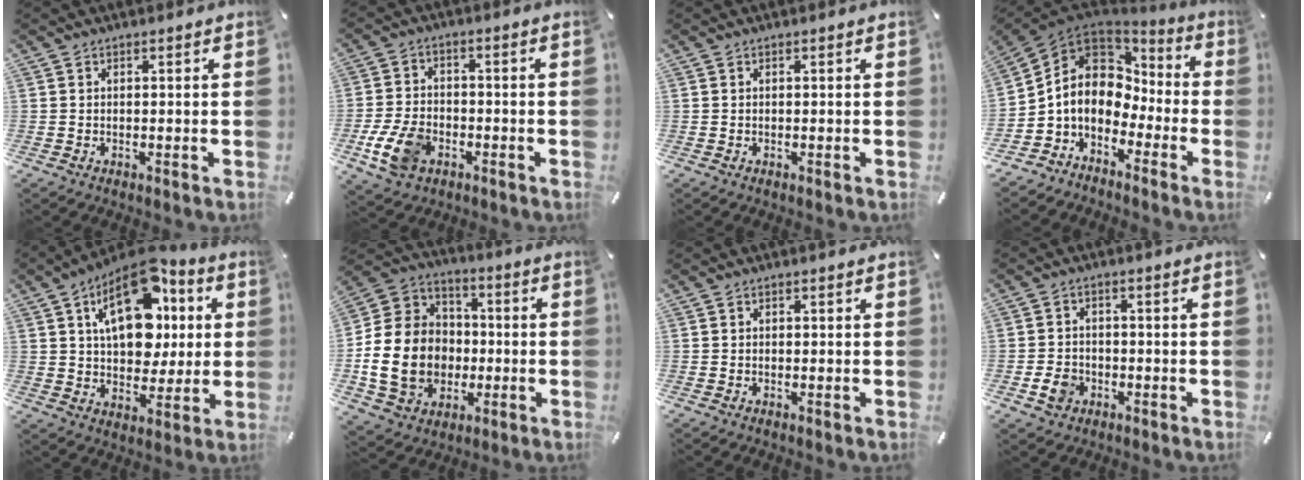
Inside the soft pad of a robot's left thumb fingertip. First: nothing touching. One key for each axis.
{"total": 9.4, "fx": -3.7, "fy": 6.4, "fz": 5.8, "tx": -0.134, "ty": 0.010, "tz": -0.067}
{"total": 0.0}
{"total": 9.0, "fx": -0.8, "fy": 8.0, "fz": 4.0, "tx": -0.101, "ty": -0.004, "tz": -0.016}
{"total": 18.6, "fx": 6.2, "fy": 12.3, "fz": 12.5, "tx": -0.195, "ty": -0.028, "tz": 0.107}
{"total": 18.7, "fx": -4.4, "fy": 15.4, "fz": 9.6, "tx": -0.207, "ty": 0.023, "tz": -0.078}
{"total": 0.0}
{"total": 4.8, "fx": -1.8, "fy": 4.0, "fz": 2.0, "tx": -0.046, "ty": 0.006, "tz": -0.034}